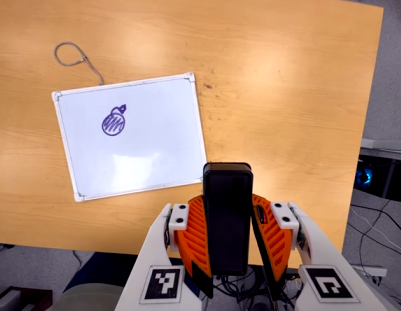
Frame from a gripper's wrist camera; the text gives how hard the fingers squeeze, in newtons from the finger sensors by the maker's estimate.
{"total": 8.3, "left": 6.6, "right": 9.9}